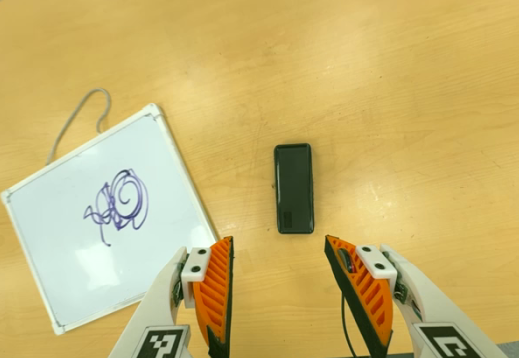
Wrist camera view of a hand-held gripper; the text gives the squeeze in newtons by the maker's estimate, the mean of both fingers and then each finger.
{"total": 0.0}